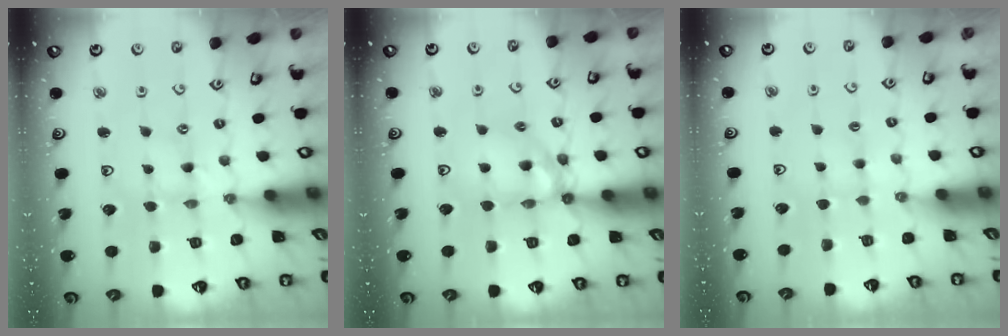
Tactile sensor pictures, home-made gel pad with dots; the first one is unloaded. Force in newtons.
{"total": 12.1, "press": 12.0, "slide": 1.4}
{"total": 1.7, "press": 1.7, "slide": 0.3}